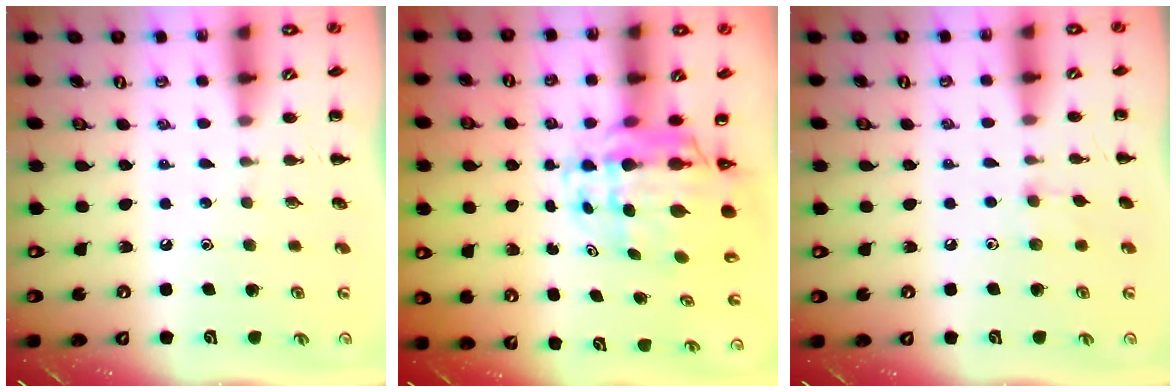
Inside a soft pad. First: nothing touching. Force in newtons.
{"total": 9.1, "press": 8.7, "slide": 2.7}
{"total": 4.3, "press": 4.0, "slide": 1.6}